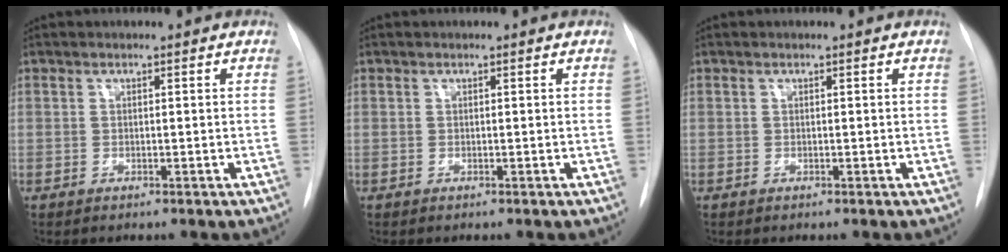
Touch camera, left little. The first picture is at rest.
{"total": 0.0}
{"total": 0.0}